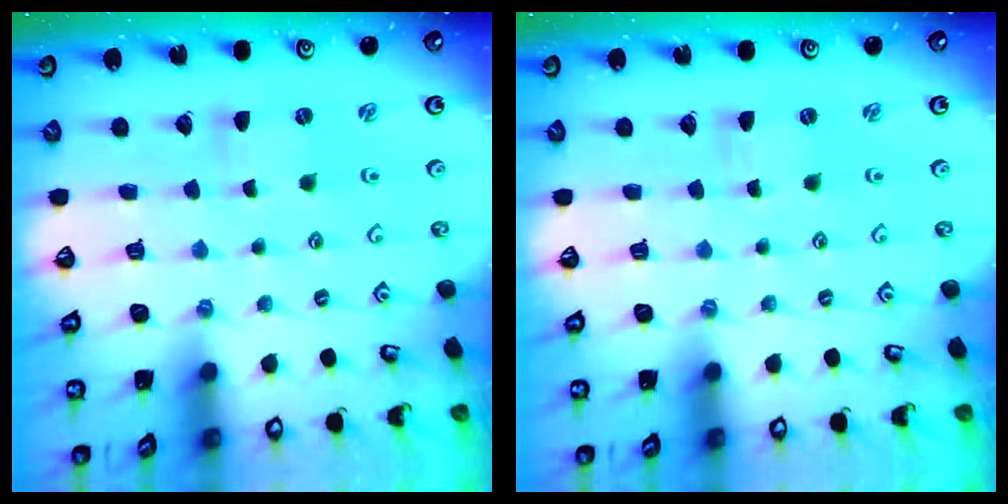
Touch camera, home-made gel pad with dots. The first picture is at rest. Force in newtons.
{"total": 0.0}